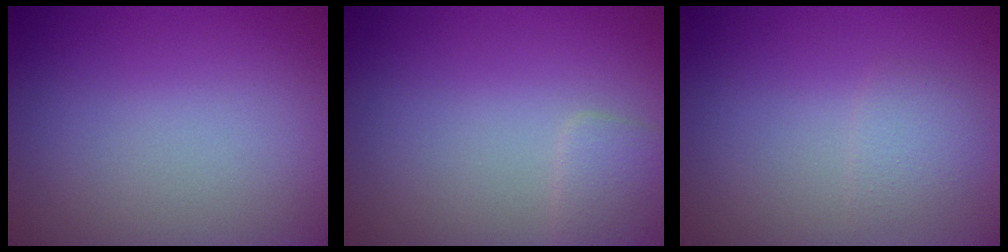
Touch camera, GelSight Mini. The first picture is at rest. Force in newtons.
{"total": 1.5, "press": 1.5, "slide": 0.0}
{"total": 1.3, "press": 1.3, "slide": 0.0}